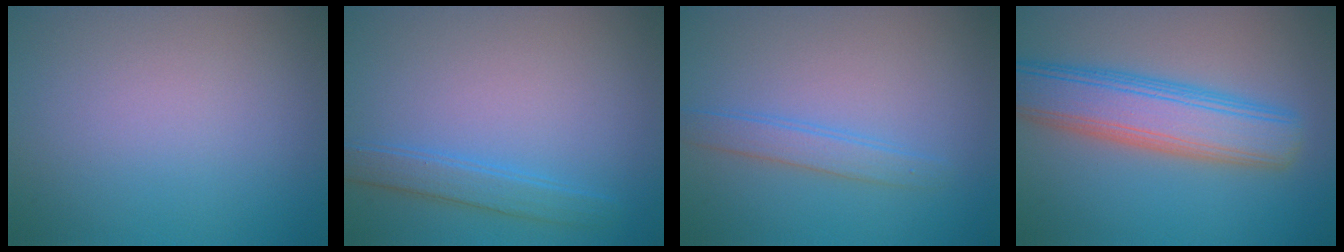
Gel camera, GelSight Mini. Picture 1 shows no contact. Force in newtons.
{"total": 2.5, "press": 2.5, "slide": 0.1}
{"total": 2.1, "press": 2.1, "slide": 0.1}
{"total": 7.5, "press": 7.5, "slide": 0.2}